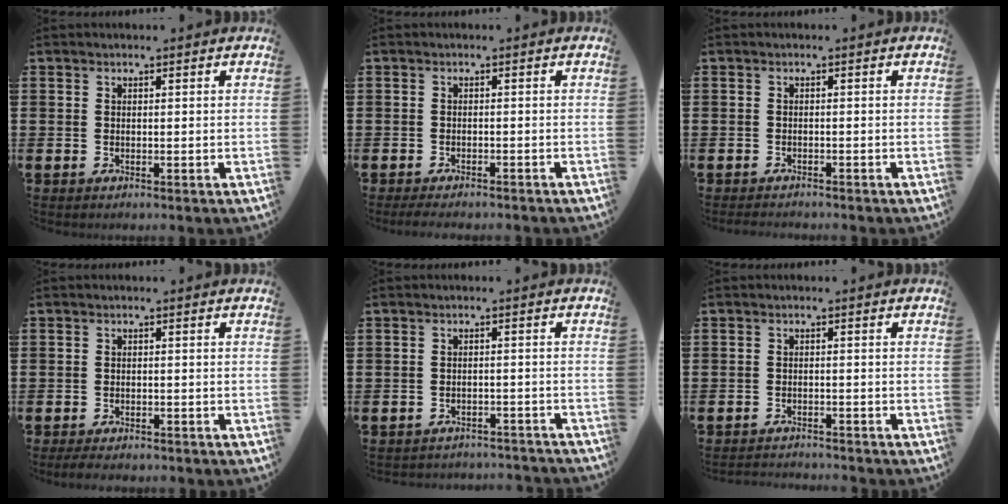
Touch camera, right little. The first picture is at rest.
{"total": 1.3, "force": [-1.2, 0.1, 0.6], "torque": [-0.010, 0.001, -0.024]}
{"total": 0.8, "force": [-0.8, 0.0, -0.1], "torque": [-0.001, -0.005, -0.016]}
{"total": 1.2, "force": [-1.1, 0.3, 0.3], "torque": [-0.008, -0.001, -0.024]}
{"total": 1.8, "force": [-1.8, 0.0, -0.2], "torque": [-0.001, 0.000, -0.039]}
{"total": 1.6, "force": [-1.6, -0.1, -0.1], "torque": [-0.003, 0.003, -0.034]}